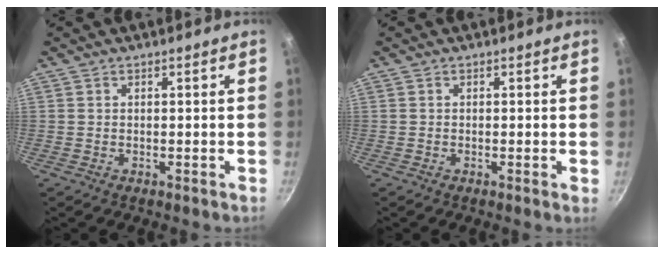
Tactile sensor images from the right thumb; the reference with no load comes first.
{"total": 0.6, "force": [-0.2, 0.0, 0.5], "torque": [-0.006, -0.002, -0.006]}